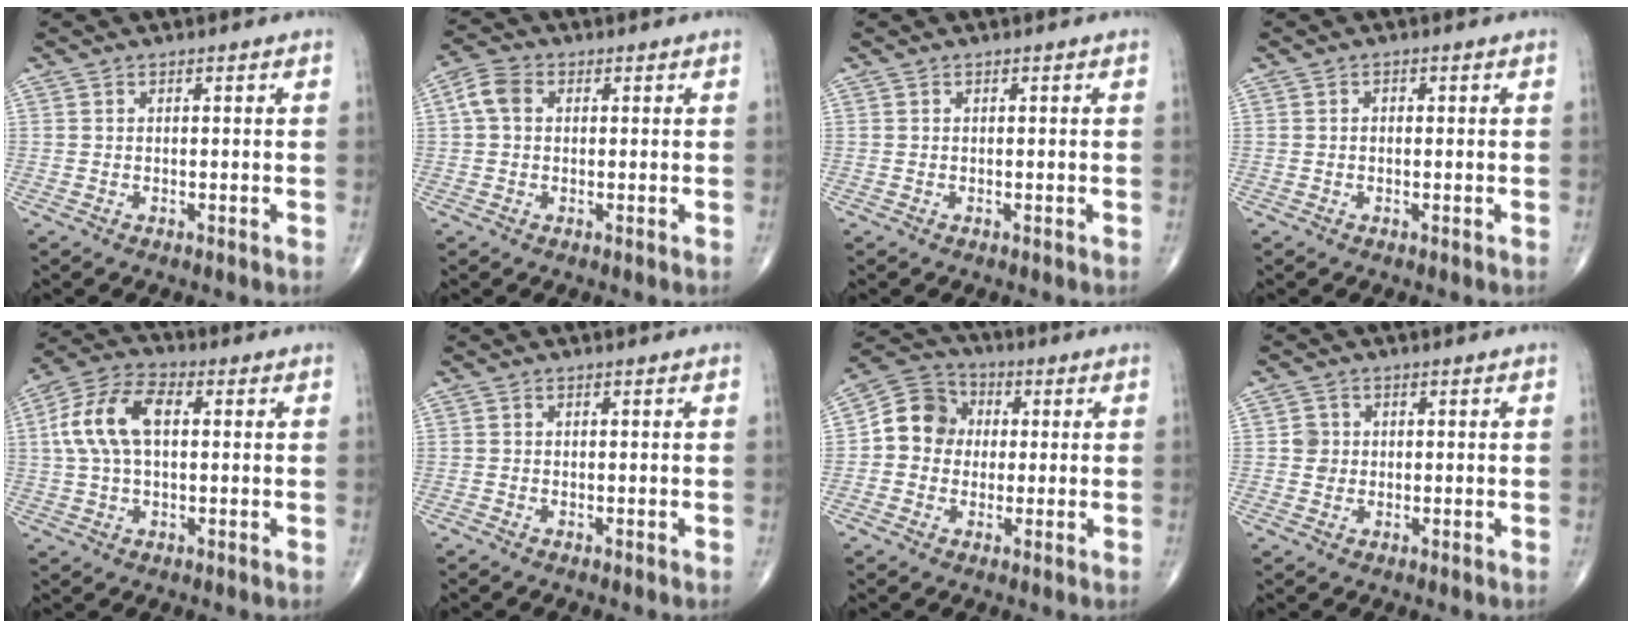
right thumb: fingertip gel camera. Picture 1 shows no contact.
{"total": 4.6, "force": [0.8, 3.4, 3.0], "torque": [-0.062, 0.014, 0.010]}
{"total": 0.0}
{"total": 0.7, "force": [0.0, 0.5, 0.6], "torque": [-0.010, 0.002, 0.000]}
{"total": 11.8, "force": [1.8, 6.6, 9.6], "torque": [-0.198, 0.029, 0.028]}
{"total": 0.0}
{"total": 9.3, "force": [0.4, 8.3, 4.2], "torque": [-0.049, 0.024, -0.008]}
{"total": 2.4, "force": [0.2, 2.3, 0.7], "torque": [0.002, 0.004, 0.002]}